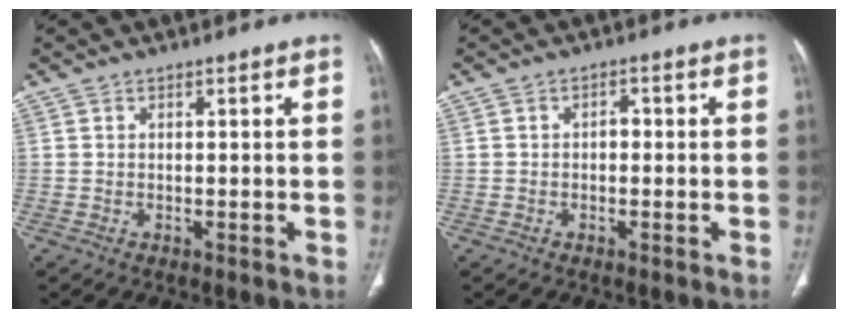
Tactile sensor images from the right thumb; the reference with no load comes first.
{"total": 1.6, "force": [-0.3, 1.1, 1.1], "torque": [-0.009, 0.006, -0.008]}